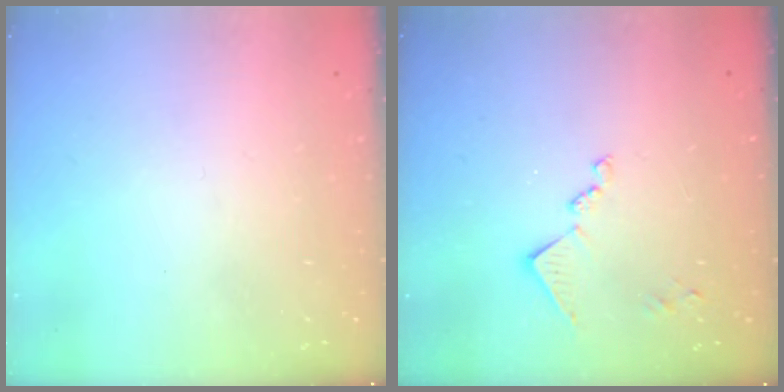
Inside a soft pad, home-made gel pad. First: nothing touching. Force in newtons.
{"total": 9.6, "press": 9.5, "slide": 0.5}